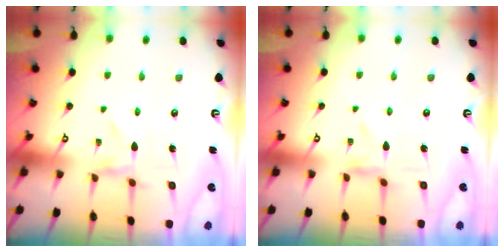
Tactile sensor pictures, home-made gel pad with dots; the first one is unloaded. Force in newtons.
{"total": 1.0, "press": 1.0, "slide": 0.2}